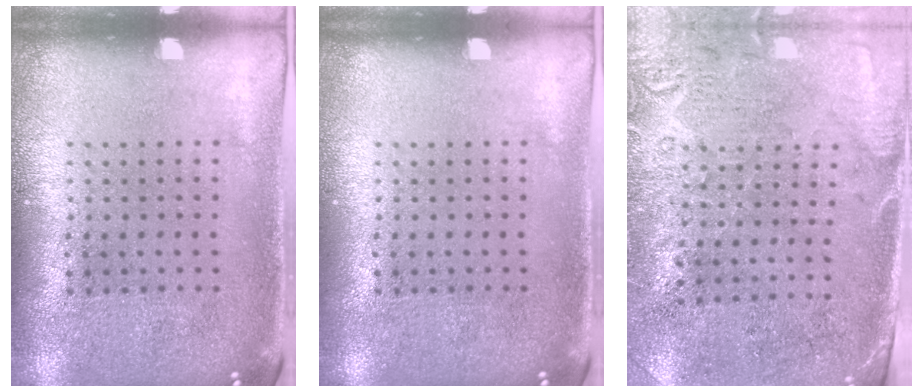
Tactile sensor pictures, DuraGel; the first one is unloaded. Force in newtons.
{"total": 0.0}
{"total": 2.7, "press": 2.4, "slide": 1.2}